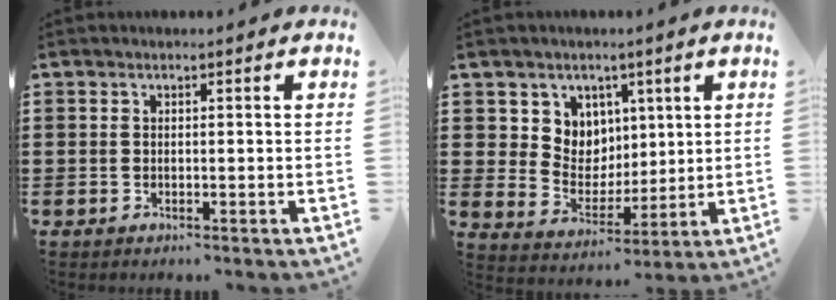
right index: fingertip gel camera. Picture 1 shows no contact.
{"total": 6.5, "force": [3.4, 5.5, 0.0], "torque": [-0.033, -0.015, 0.065]}